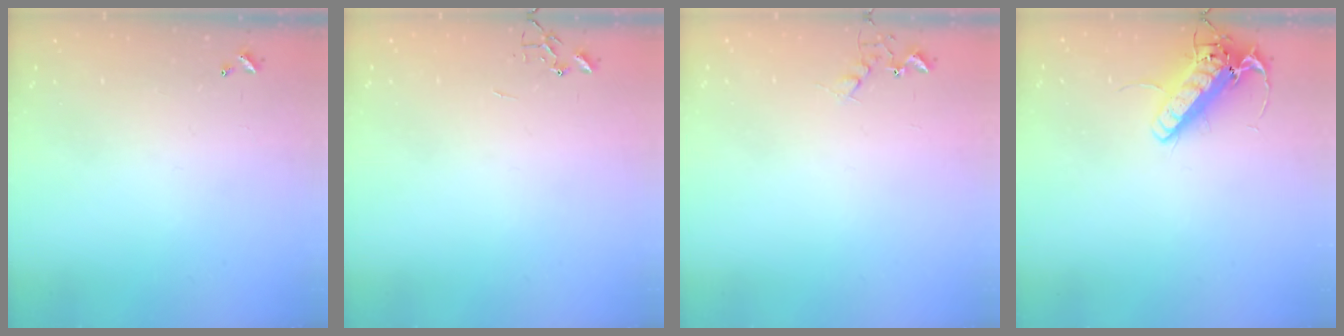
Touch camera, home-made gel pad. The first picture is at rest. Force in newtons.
{"total": 0.0}
{"total": 4.8, "press": 4.7, "slide": 0.8}
{"total": 14.8, "press": 14.5, "slide": 2.9}